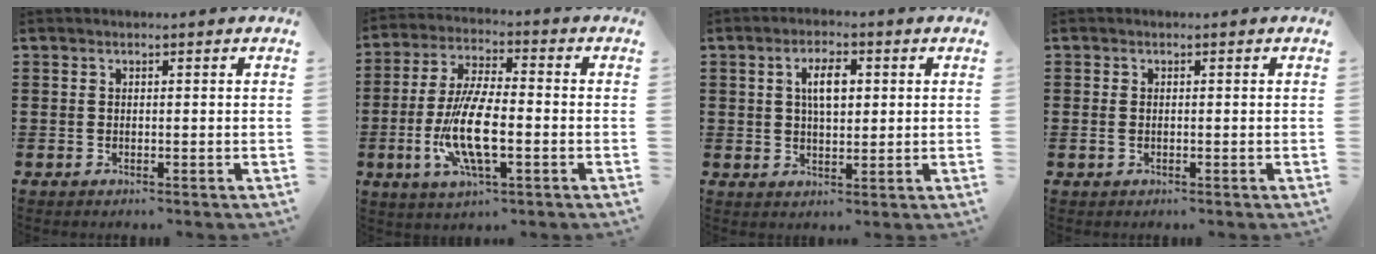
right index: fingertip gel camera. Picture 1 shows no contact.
{"total": 10.5, "force": [-2.7, 3.4, 9.6], "torque": [-0.211, -0.014, -0.054]}
{"total": 4.6, "force": [1.1, 2.1, 4.0], "torque": [-0.067, 0.003, 0.014]}
{"total": 0.9, "force": [-0.2, 0.5, 0.6], "torque": [-0.022, 0.000, -0.007]}